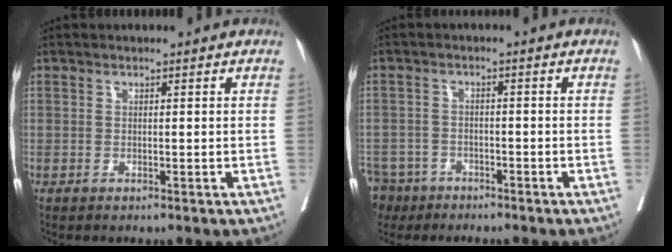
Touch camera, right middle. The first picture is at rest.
{"total": 8.4, "force": [-6.3, 5.3, 1.4], "torque": [-0.048, -0.009, -0.109]}